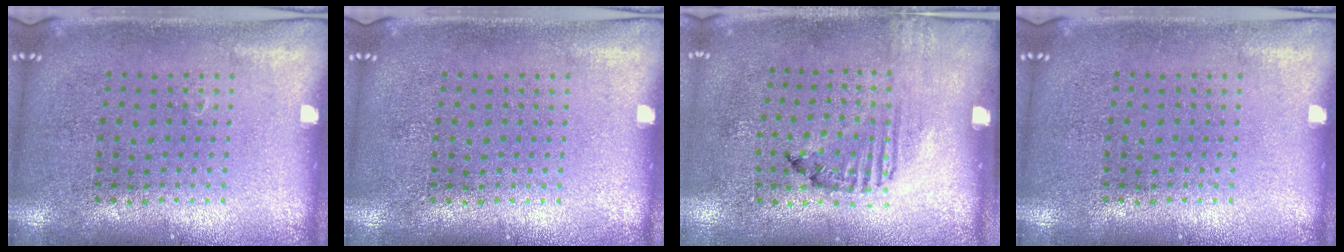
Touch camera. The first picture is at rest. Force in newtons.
{"total": 0.0}
{"total": 1.8, "press": 1.0, "slide": 1.5}
{"total": 0.0}